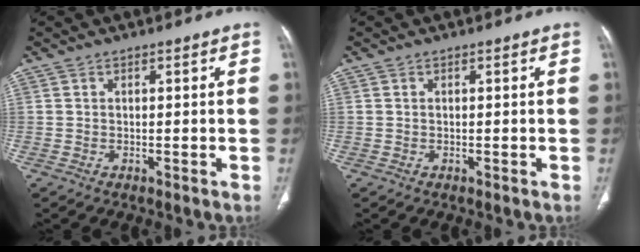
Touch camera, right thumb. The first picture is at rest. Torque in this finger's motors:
{"motor_torque": [0.29, 0.10, 0.00, -0.44, -0.02]}